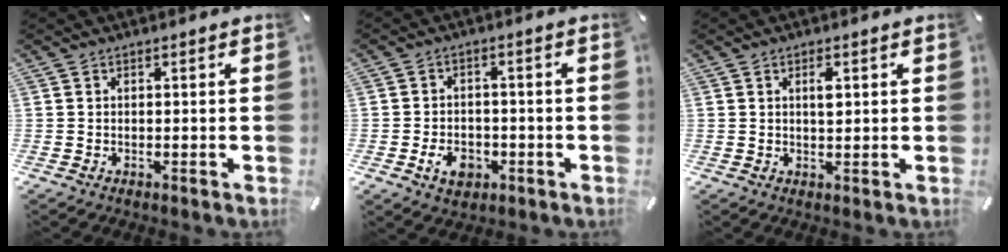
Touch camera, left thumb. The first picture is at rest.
{"total": 6.1, "force": [-2.3, 4.6, 3.3], "torque": [-0.065, 0.006, -0.043]}
{"total": 2.2, "force": [0.6, 1.0, 1.9], "torque": [-0.028, -0.002, 0.004]}